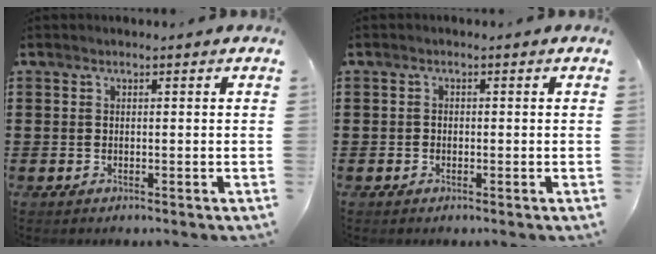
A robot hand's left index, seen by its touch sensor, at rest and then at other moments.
{"total": 0.8, "force": [-0.5, 0.5, 0.3], "torque": [-0.007, 0.000, -0.010]}